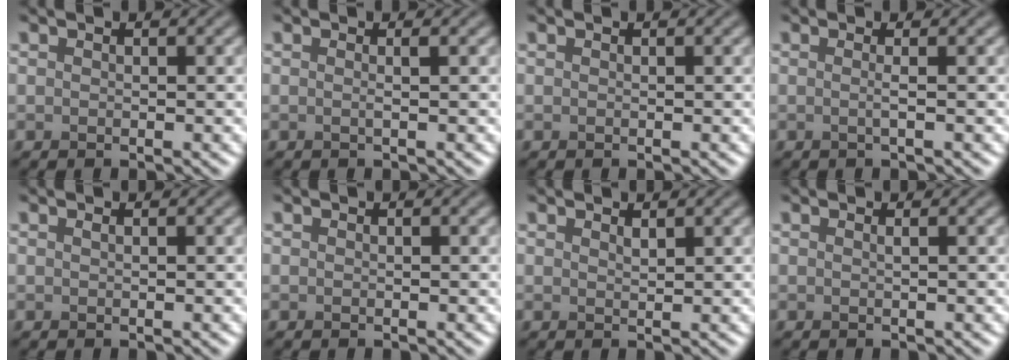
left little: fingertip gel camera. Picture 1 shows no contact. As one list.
[{"total": 1.1, "force": [0.1, 0.3, 1.0], "torque": [-0.012, -0.001, -0.007]}, {"total": 0.0}, {"total": 1.4, "force": [0.0, 0.5, 1.3], "torque": [-0.016, -0.003, -0.010]}, {"total": 0.5, "force": [0.2, 0.2, 0.4], "torque": [-0.004, 0.004, 0.002]}, {"total": 0.0}, {"total": 0.7, "force": [0.6, 0.1, 0.3], "torque": [-0.006, -0.002, 0.014]}, {"total": 0.6, "force": [0.2, 0.2, 0.5], "torque": [-0.001, 0.000, 0.000]}]